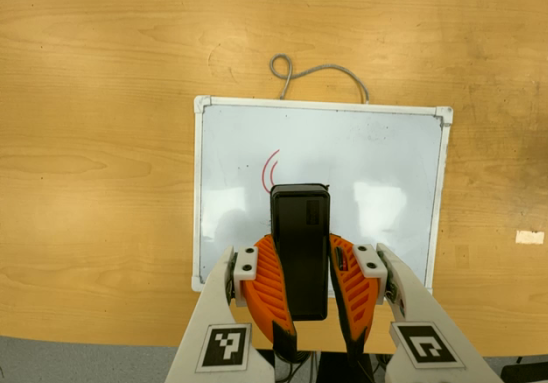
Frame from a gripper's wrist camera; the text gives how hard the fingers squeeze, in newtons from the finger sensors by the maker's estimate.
{"total": 12.0, "left": 7.9, "right": 16.0}